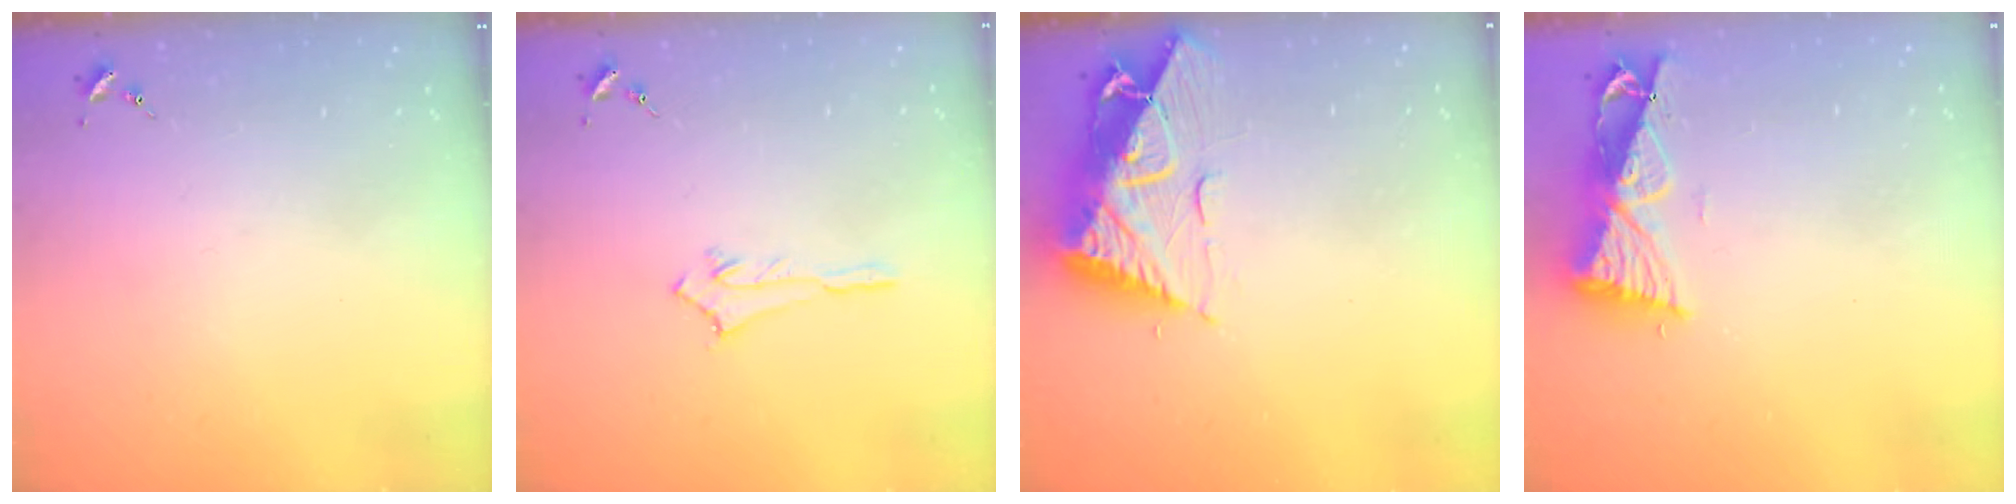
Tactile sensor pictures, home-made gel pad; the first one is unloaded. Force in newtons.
{"total": 2.8, "press": 2.7, "slide": 0.4}
{"total": 12.2, "press": 12.1, "slide": 1.3}
{"total": 9.1, "press": 9.0, "slide": 1.0}